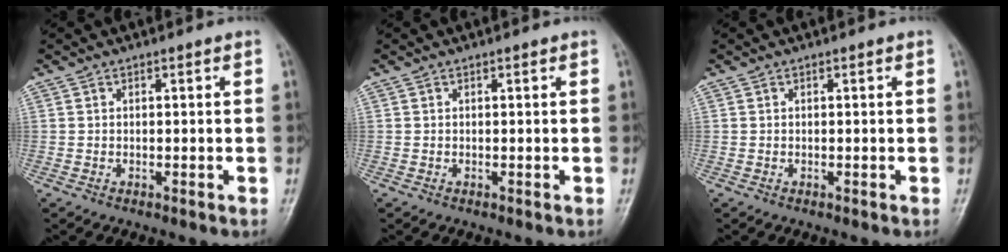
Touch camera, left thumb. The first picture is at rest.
{"total": 0.0}
{"total": 0.0}